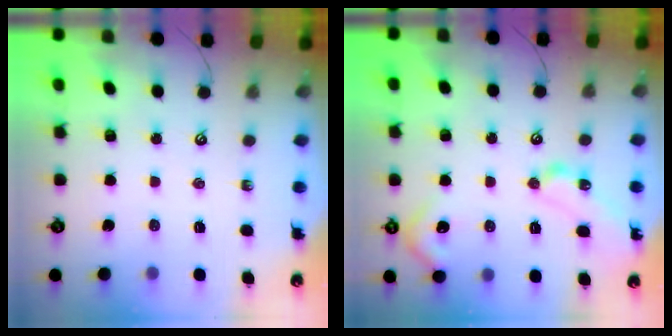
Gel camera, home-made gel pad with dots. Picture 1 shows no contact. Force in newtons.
{"total": 15.1, "press": 15.1, "slide": 0.1}